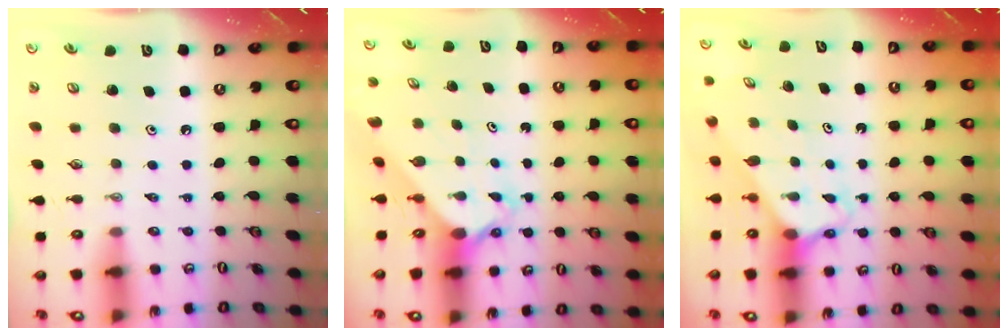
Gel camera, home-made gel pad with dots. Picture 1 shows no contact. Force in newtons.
{"total": 2.6, "press": 2.6, "slide": 0.2}
{"total": 3.4, "press": 3.4, "slide": 0.2}